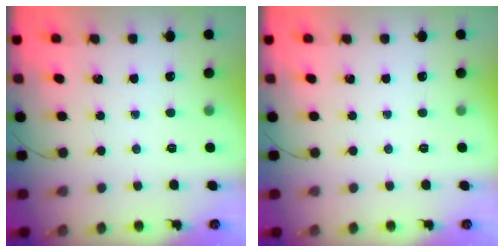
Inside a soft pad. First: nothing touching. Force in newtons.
{"total": 0.0}